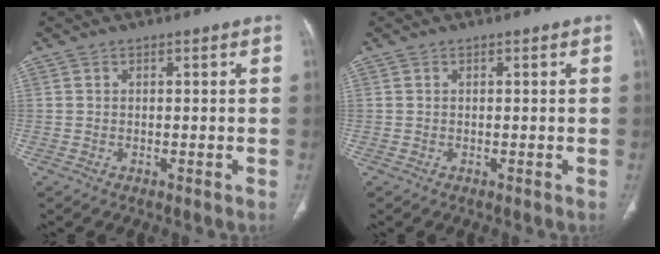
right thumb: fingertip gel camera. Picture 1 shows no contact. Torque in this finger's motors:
{"motor_torque": [0.00, 0.00, -0.03, 0.02, 0.00]}